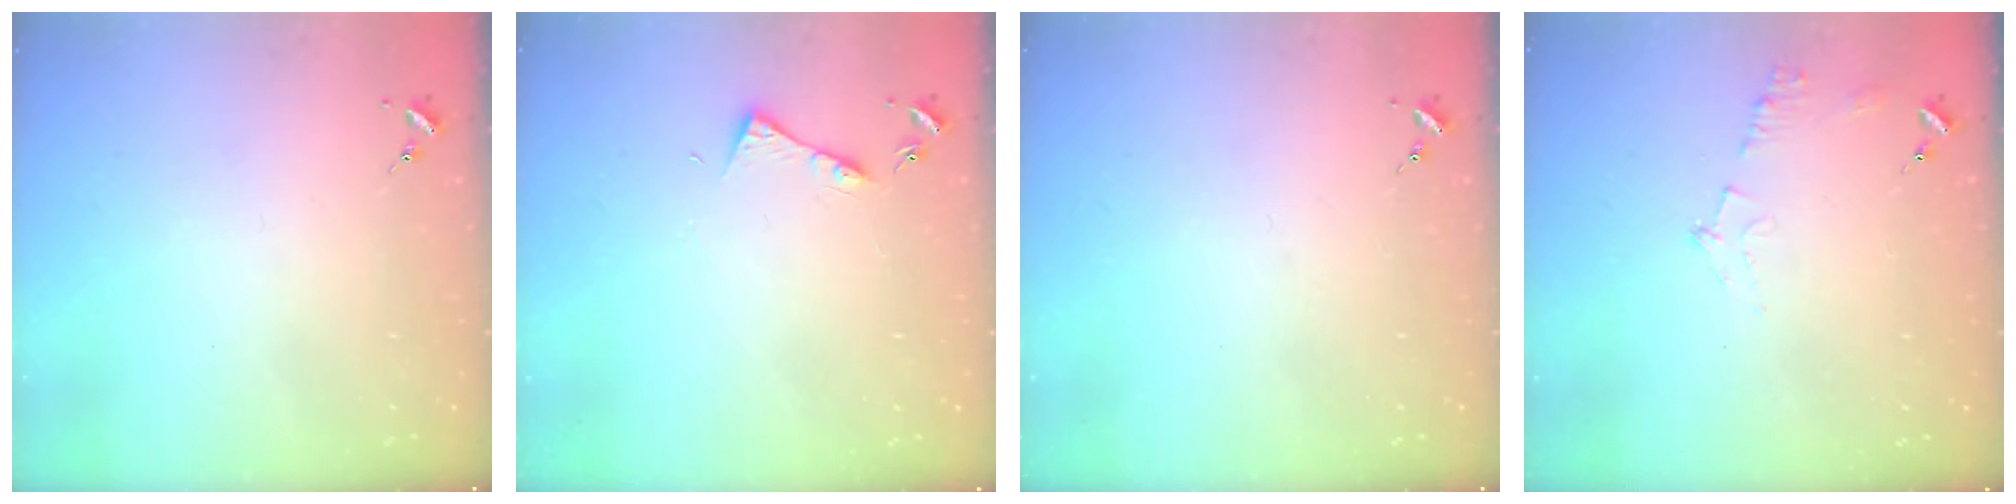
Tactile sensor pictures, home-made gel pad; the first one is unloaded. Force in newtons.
{"total": 6.1, "press": 6.0, "slide": 0.8}
{"total": 0.0}
{"total": 6.4, "press": 6.4, "slide": 0.8}